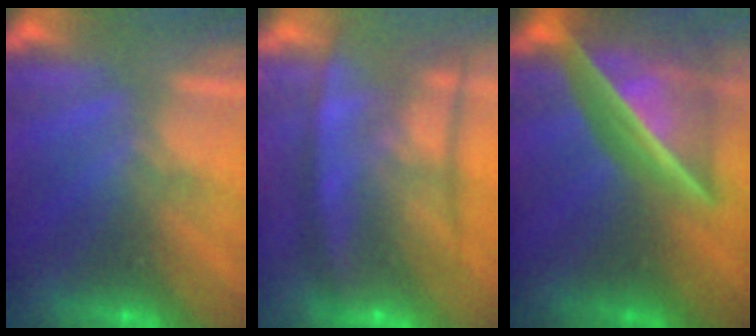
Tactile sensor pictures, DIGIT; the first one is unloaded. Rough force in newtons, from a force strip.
{"total": 5.8}
{"total": 7.3}